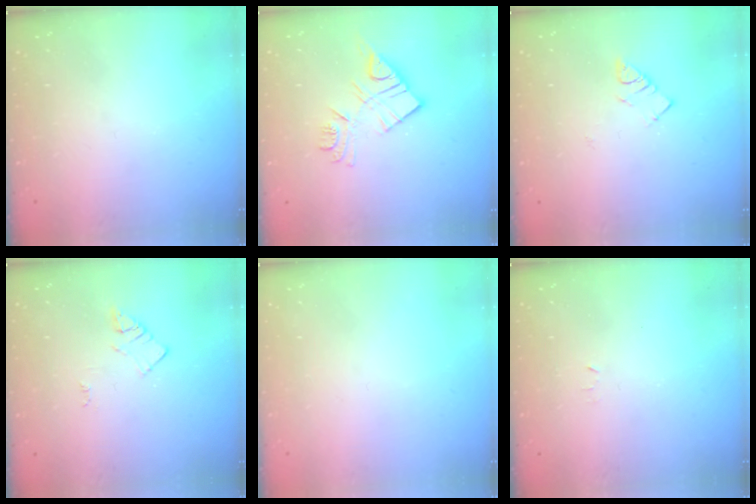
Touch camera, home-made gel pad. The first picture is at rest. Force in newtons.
{"total": 10.8, "press": 10.7, "slide": 0.9}
{"total": 3.6, "press": 3.5, "slide": 0.5}
{"total": 2.1, "press": 2.1, "slide": 0.3}
{"total": 1.5, "press": 1.5, "slide": 0.1}
{"total": 2.4, "press": 2.4, "slide": 0.4}